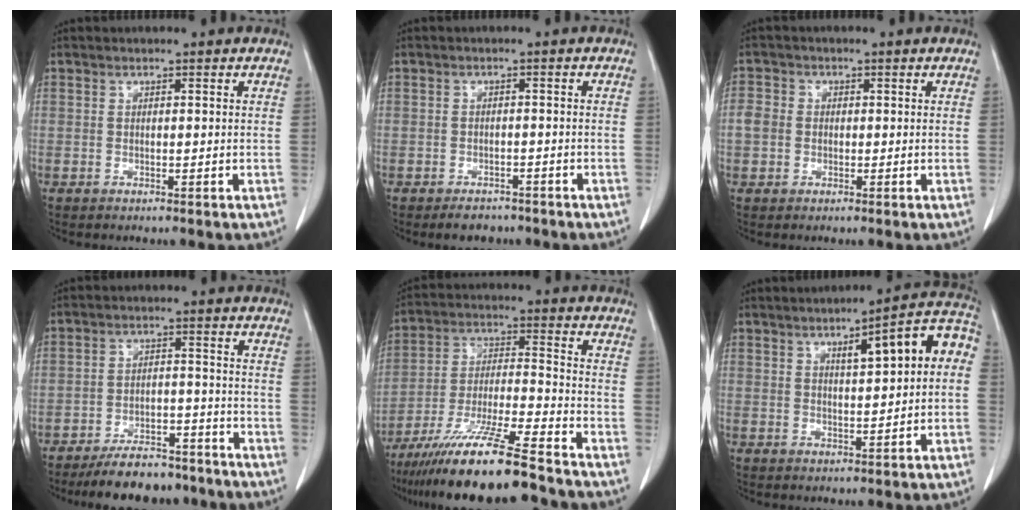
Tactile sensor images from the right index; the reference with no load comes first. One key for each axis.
{"total": 3.4, "fx": -2.6, "fy": 1.9, "fz": 0.9, "tx": -0.013, "ty": 0.003, "tz": -0.033}
{"total": 3.0, "fx": -0.2, "fy": 2.7, "fz": 1.3, "tx": -0.030, "ty": 0.012, "tz": -0.007}
{"total": 10.8, "fx": -9.4, "fy": 3.8, "fz": 3.7, "tx": -0.044, "ty": 0.014, "tz": -0.144}
{"total": 17.1, "fx": -13.4, "fy": 0.3, "fz": 10.6, "tx": -0.212, "ty": -0.034, "tz": -0.238}
{"total": 10.0, "fx": 2.1, "fy": 1.7, "fz": 9.6, "tx": -0.127, "ty": 0.031, "tz": 0.024}